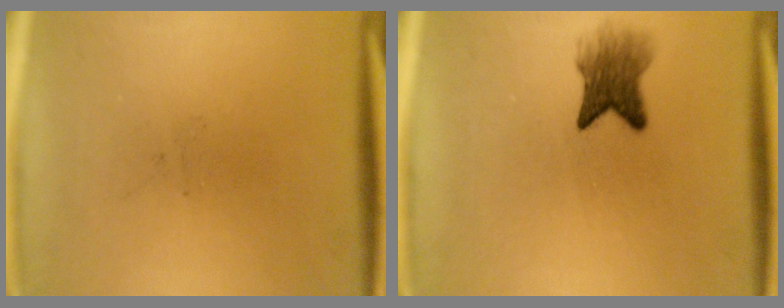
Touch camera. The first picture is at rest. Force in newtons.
{"total": 4.8}